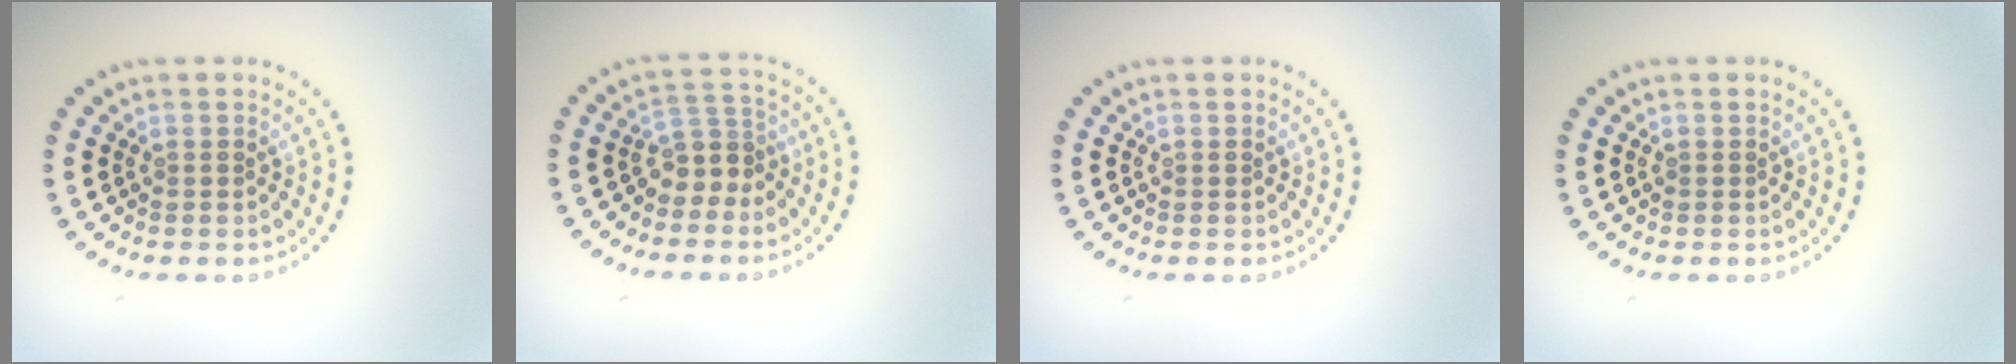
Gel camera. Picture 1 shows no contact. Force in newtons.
{"total": 2.8, "press": 2.1, "slide": 1.9}
{"total": 0.0}
{"total": 0.0}